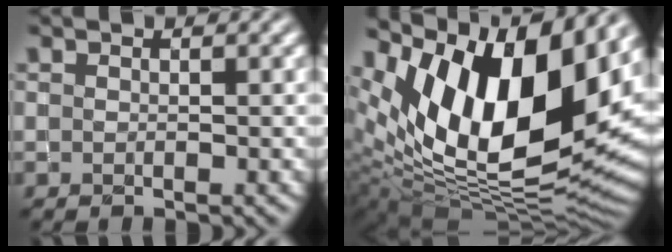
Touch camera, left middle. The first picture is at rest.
{"total": 17.4, "force": [6.8, 8.6, 13.6], "torque": [-0.219, 0.016, 0.109]}